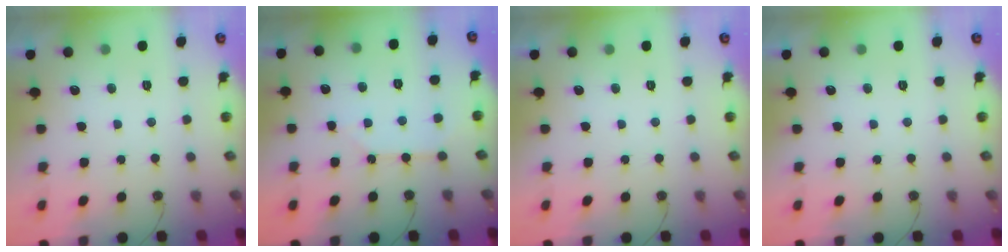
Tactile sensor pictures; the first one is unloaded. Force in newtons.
{"total": 2.7, "press": 2.7, "slide": 0.3}
{"total": 0.0}
{"total": 0.0}